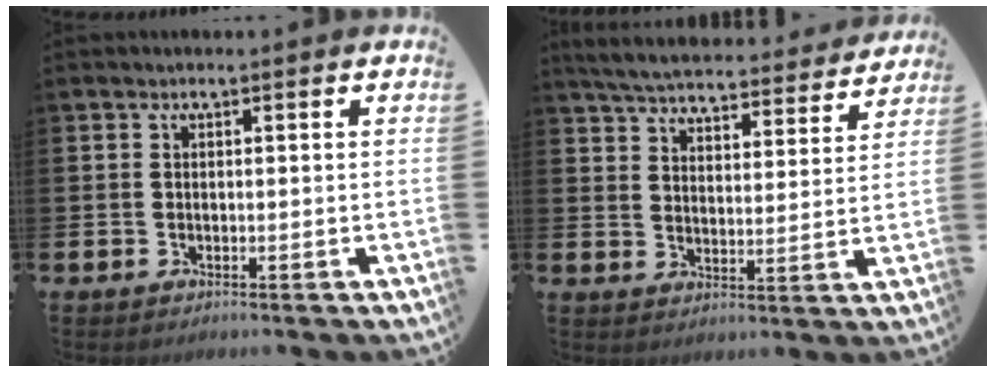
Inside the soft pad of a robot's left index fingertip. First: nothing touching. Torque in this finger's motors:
{"motor_torque": [1.07, -1.07, 0.21, 0.10]}